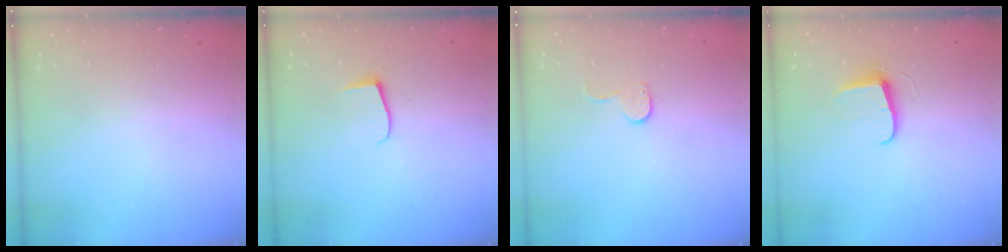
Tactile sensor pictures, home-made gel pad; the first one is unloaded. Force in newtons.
{"total": 5.1, "press": 5.0, "slide": 0.6}
{"total": 6.0, "press": 5.9, "slide": 0.5}
{"total": 7.3, "press": 7.3, "slide": 0.4}